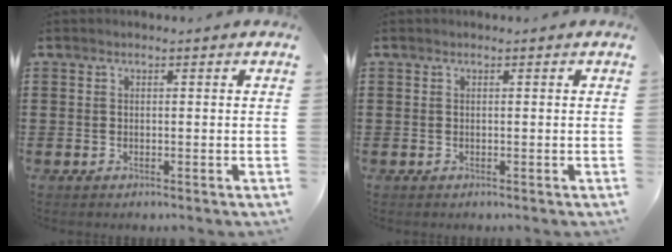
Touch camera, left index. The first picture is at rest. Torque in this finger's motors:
{"motor_torque": [0.00, 0.00, 0.00, 0.00]}